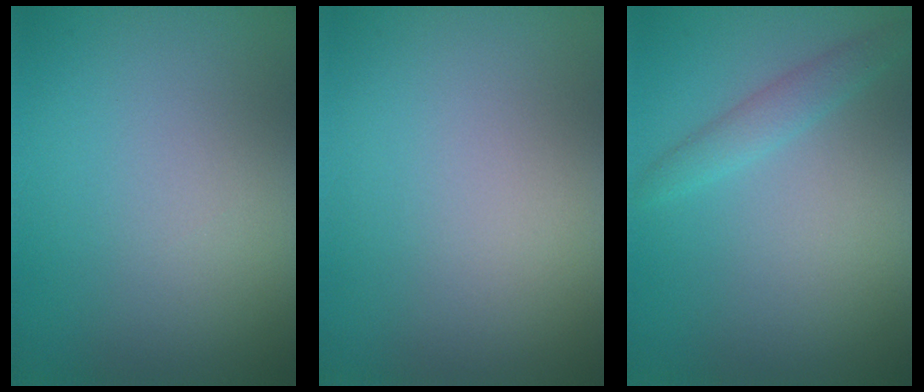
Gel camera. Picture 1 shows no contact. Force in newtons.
{"total": 0.0}
{"total": 1.7, "press": 1.7, "slide": 0.0}